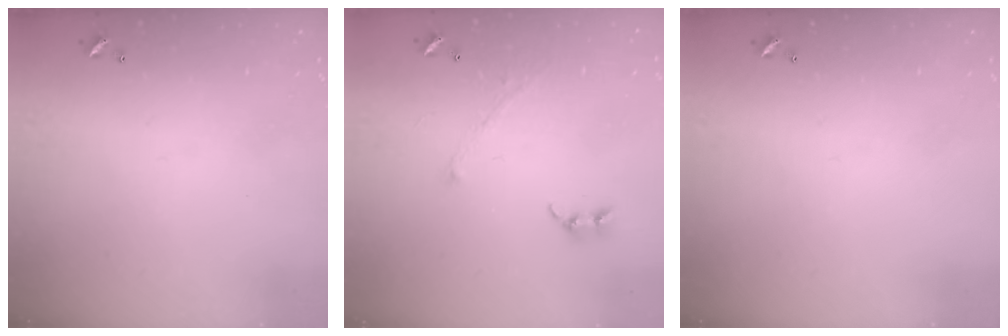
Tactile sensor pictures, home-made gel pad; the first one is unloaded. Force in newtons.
{"total": 2.9, "press": 2.9, "slide": 0.4}
{"total": 0.0}